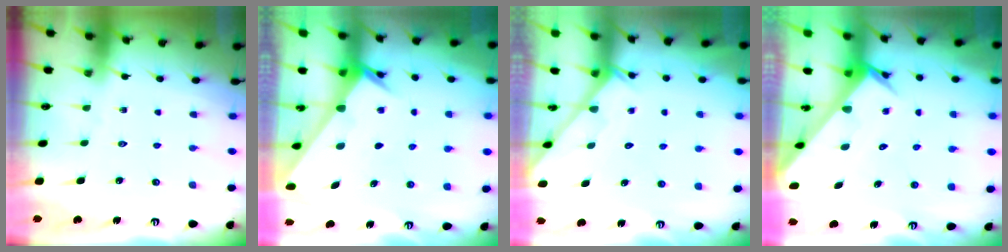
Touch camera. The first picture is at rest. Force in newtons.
{"total": 2.5, "press": 2.5, "slide": 0.2}
{"total": 2.0, "press": 2.0, "slide": 0.1}
{"total": 3.7, "press": 3.7, "slide": 0.2}